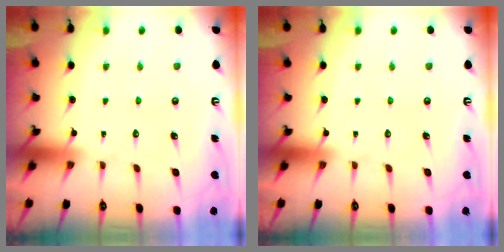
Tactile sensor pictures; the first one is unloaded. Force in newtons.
{"total": 0.0}